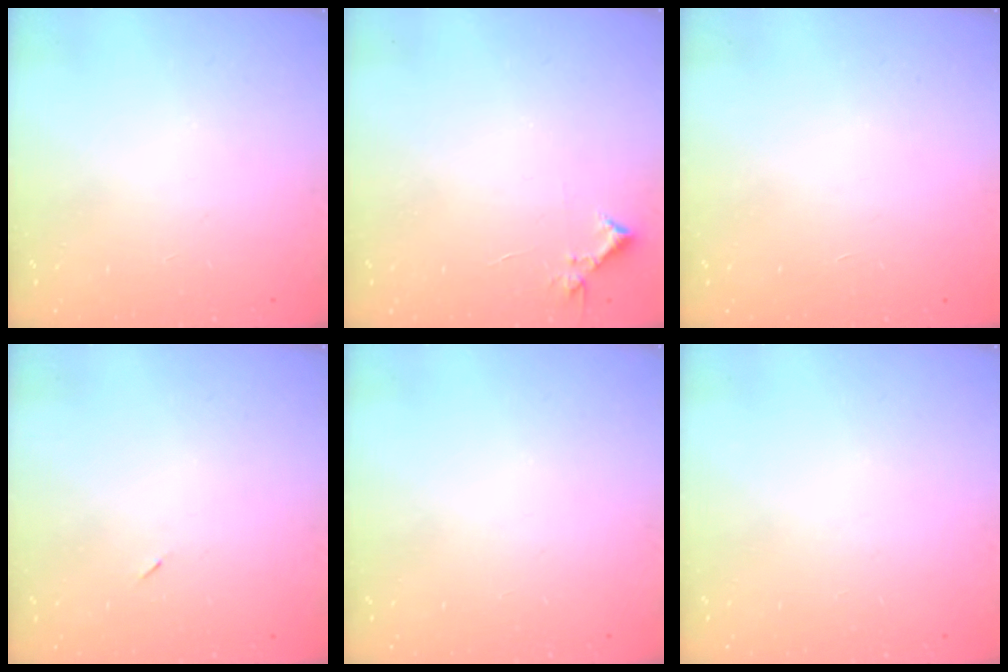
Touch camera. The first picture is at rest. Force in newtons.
{"total": 4.4, "press": 4.4, "slide": 0.5}
{"total": 1.7, "press": 1.7, "slide": 0.1}
{"total": 2.6, "press": 2.3, "slide": 1.2}
{"total": 0.0}
{"total": 0.0}